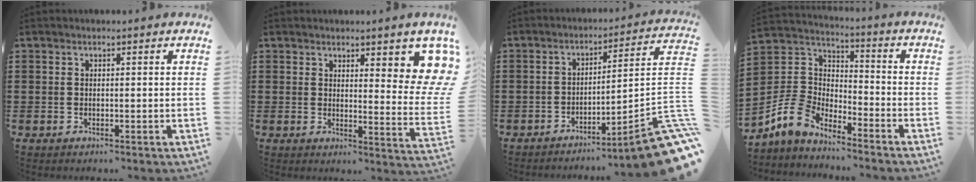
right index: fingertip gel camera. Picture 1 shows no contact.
{"total": 6.3, "force": [4.7, 1.5, 3.9], "torque": [-0.060, -0.022, 0.079]}
{"total": 11.8, "force": [-6.4, 1.8, 9.7], "torque": [-0.122, 0.006, -0.113]}
{"total": 7.2, "force": [-5.5, 4.3, 1.9], "torque": [-0.091, 0.005, -0.120]}